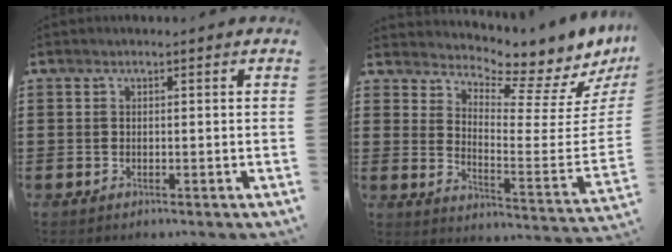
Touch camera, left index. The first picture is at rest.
{"total": 4.4, "force": [4.2, 0.1, 1.3], "torque": [-0.030, -0.063, 0.059]}